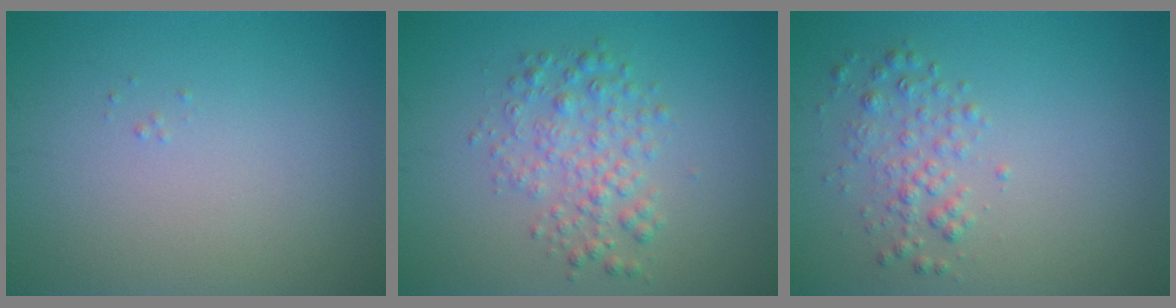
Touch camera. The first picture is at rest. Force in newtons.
{"total": 3.1, "press": 3.1, "slide": 0.0}
{"total": 2.0, "press": 2.0, "slide": 0.1}